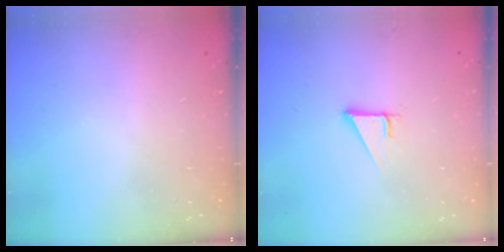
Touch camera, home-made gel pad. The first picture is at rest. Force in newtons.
{"total": 2.7, "press": 2.7, "slide": 0.3}